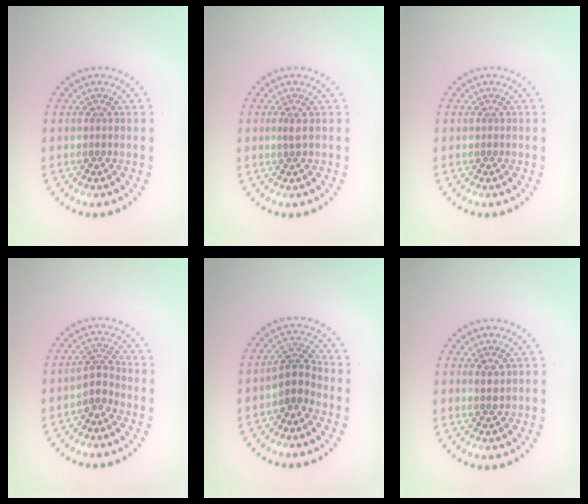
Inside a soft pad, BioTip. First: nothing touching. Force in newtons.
{"total": 0.9, "press": 0.6, "slide": 0.7}
{"total": 0.0}
{"total": 2.1, "press": 1.6, "slide": 1.4}
{"total": 2.5, "press": 2.0, "slide": 1.6}
{"total": 1.2, "press": 1.0, "slide": 0.6}